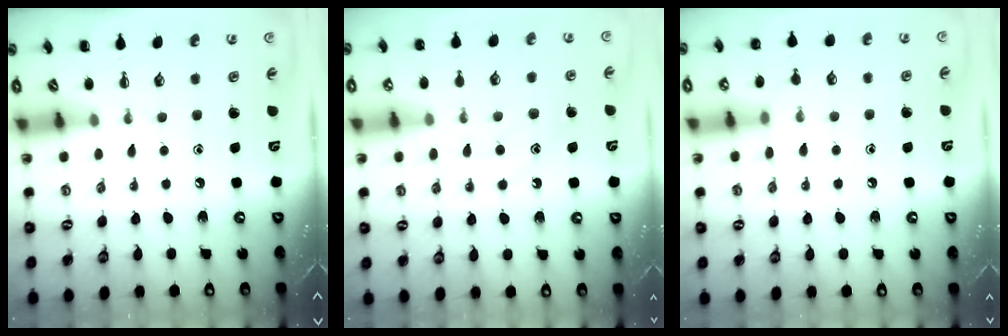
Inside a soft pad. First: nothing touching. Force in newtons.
{"total": 12.0, "press": 12.0, "slide": 0.9}
{"total": 7.3, "press": 7.0, "slide": 2.1}